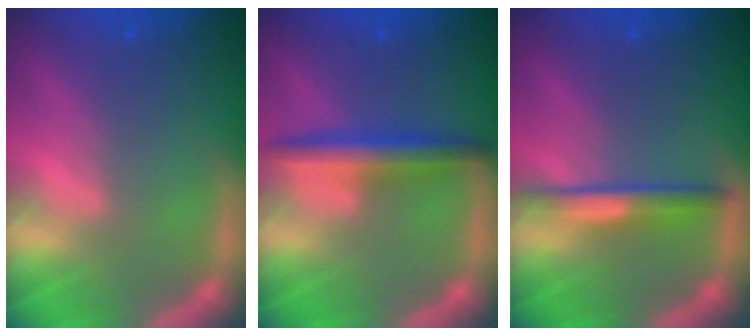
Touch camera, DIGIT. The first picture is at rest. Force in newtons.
{"total": 4.0}
{"total": 3.0}